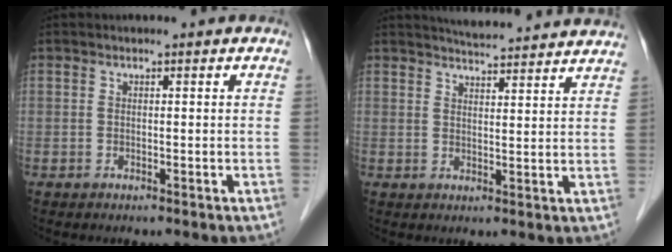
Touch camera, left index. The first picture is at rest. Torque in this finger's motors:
{"motor_torque": [0.43, -0.99, 0.01, 0.01]}